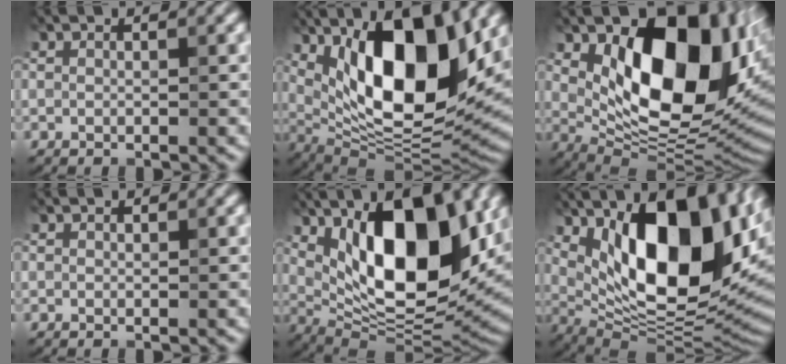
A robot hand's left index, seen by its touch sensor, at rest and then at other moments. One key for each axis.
{"total": 15.5, "fx": 4.9, "fy": 6.0, "fz": 13.5, "tx": -0.202, "ty": -0.008, "tz": 0.077}
{"total": 14.6, "fx": 3.6, "fy": 7.7, "fz": 11.9, "tx": -0.153, "ty": -0.016, "tz": 0.064}
{"total": 0.0}
{"total": 15.9, "fx": 4.8, "fy": 6.6, "fz": 13.6, "tx": -0.203, "ty": -0.003, "tz": 0.075}
{"total": 17.7, "fx": 5.3, "fy": 7.5, "fz": 15.2, "tx": -0.217, "ty": 0.002, "tz": 0.083}